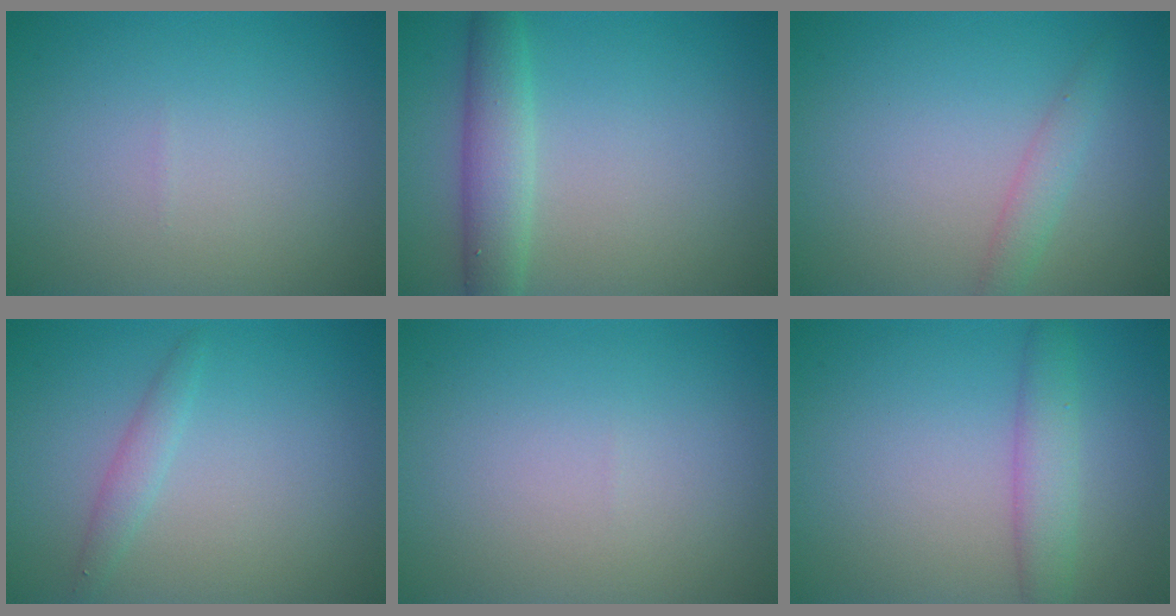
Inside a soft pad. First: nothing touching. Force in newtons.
{"total": 3.6, "press": 3.6, "slide": 0.2}
{"total": 1.7, "press": 1.7, "slide": 0.1}
{"total": 1.4, "press": 1.4, "slide": 0.0}
{"total": 0.0}
{"total": 2.9, "press": 2.9, "slide": 0.1}